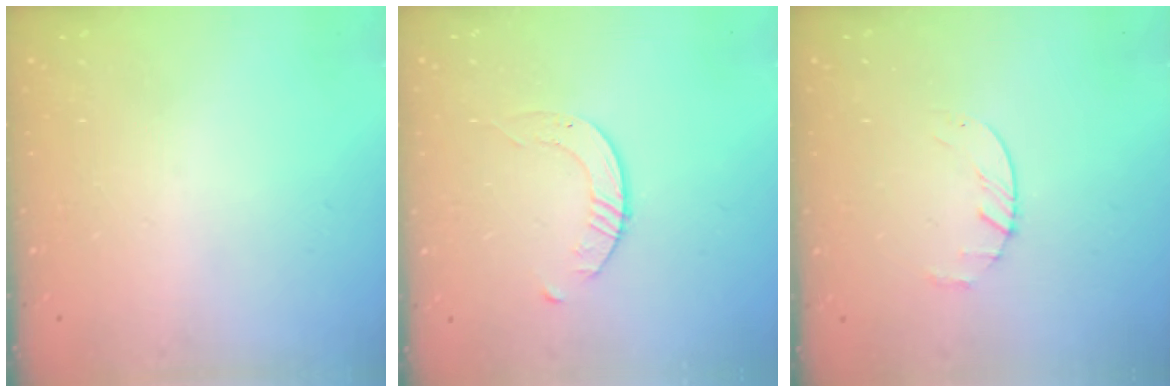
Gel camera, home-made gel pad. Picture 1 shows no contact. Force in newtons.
{"total": 2.8, "press": 2.8, "slide": 0.3}
{"total": 2.2, "press": 2.2, "slide": 0.3}